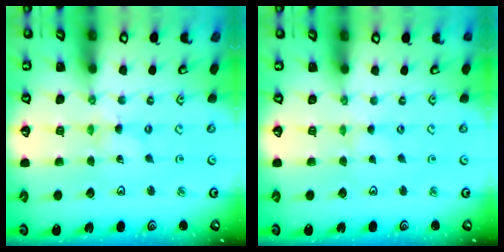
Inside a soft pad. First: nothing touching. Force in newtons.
{"total": 0.5, "press": 0.5, "slide": 0.1}